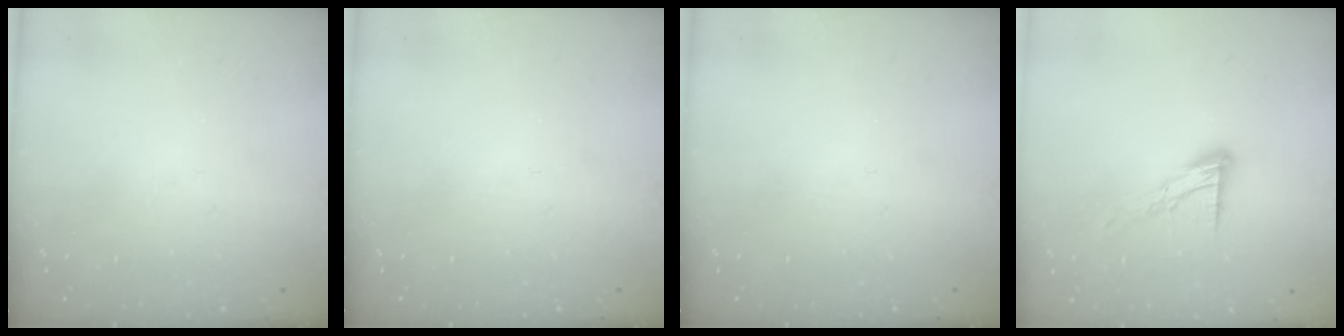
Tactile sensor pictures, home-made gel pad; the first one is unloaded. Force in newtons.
{"total": 0.0}
{"total": 0.0}
{"total": 10.4, "press": 10.3, "slide": 0.9}